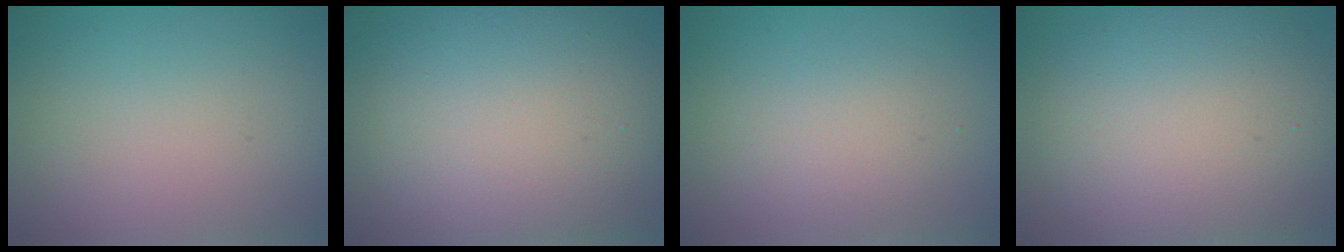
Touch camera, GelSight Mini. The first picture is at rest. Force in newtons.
{"total": 13.4, "press": 13.4, "slide": 1.0}
{"total": 2.5, "press": 2.4, "slide": 0.1}
{"total": 11.2, "press": 11.2, "slide": 0.7}